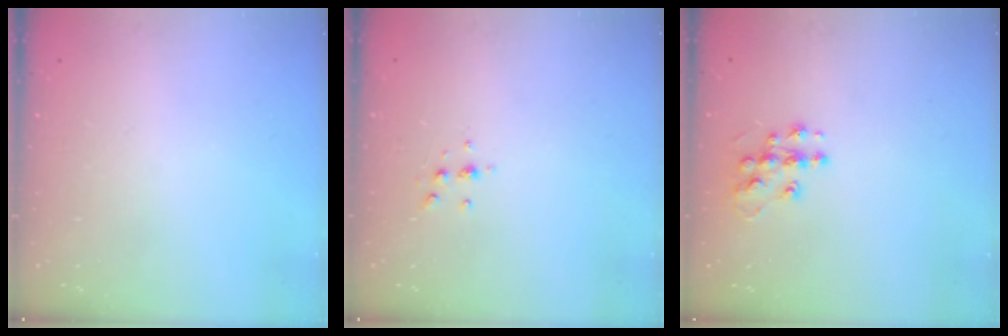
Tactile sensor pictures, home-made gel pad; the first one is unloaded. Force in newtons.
{"total": 6.1, "press": 6.1, "slide": 0.7}
{"total": 9.6, "press": 9.6, "slide": 0.5}